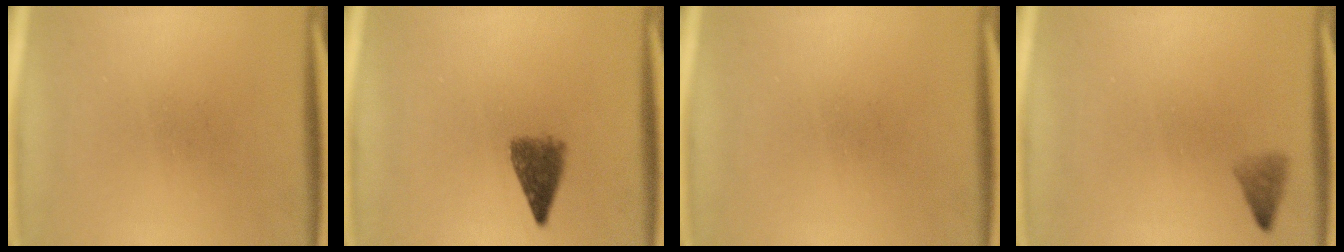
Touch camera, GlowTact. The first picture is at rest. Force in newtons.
{"total": 3.9}
{"total": 0.0}
{"total": 1.6}